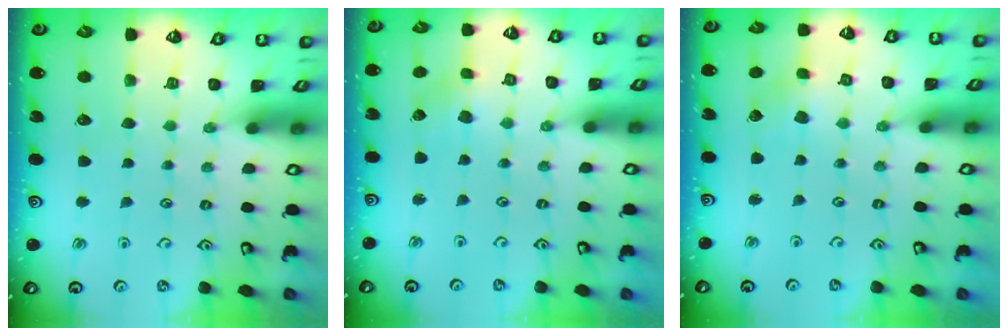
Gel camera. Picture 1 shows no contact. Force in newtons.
{"total": 2.3, "press": 2.3, "slide": 0.4}
{"total": 2.8, "press": 2.8, "slide": 0.4}